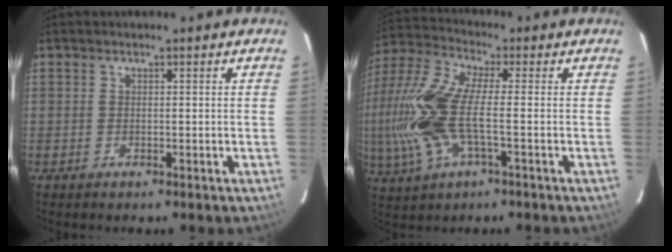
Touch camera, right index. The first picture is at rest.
{"total": 16.8, "force": [-2.6, 5.9, 15.5], "torque": [-0.340, -0.002, -0.053]}